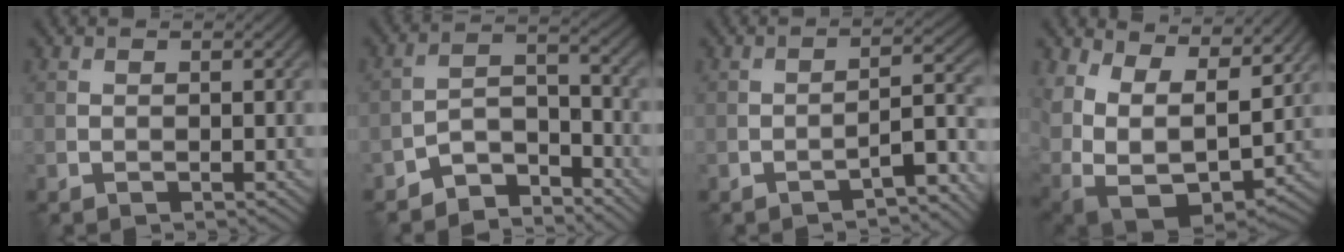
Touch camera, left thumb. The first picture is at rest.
{"total": 5.8, "force": [-5.1, 2.1, 1.9], "torque": [-0.028, 0.005, -0.108]}
{"total": 4.5, "force": [-3.4, 0.7, 2.8], "torque": [-0.037, 0.018, -0.055]}
{"total": 16.4, "force": [5.5, 11.1, 10.7], "torque": [-0.228, -0.008, 0.121]}